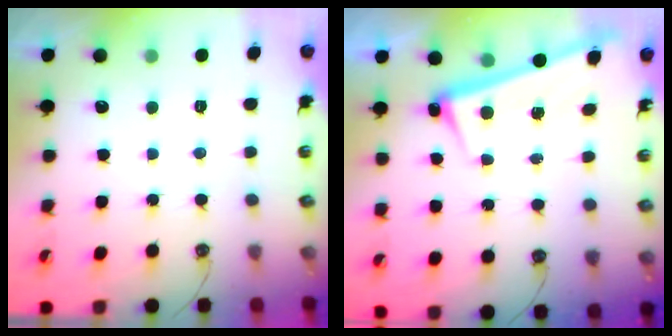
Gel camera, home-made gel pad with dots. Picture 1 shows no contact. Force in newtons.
{"total": 2.5, "press": 2.3, "slide": 1.0}